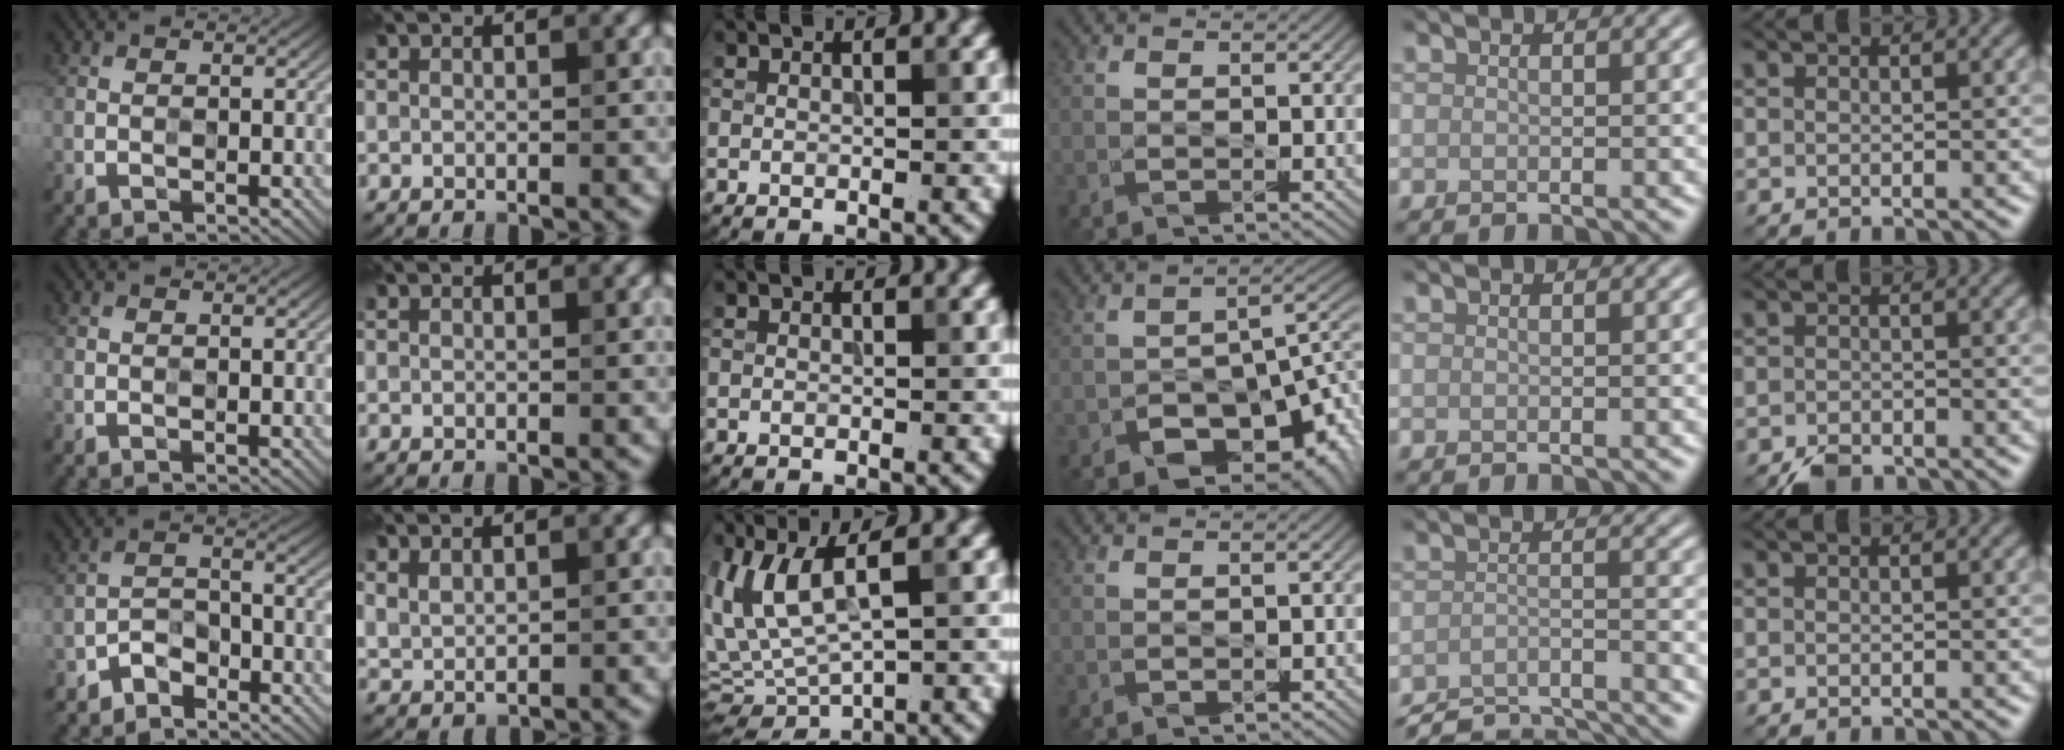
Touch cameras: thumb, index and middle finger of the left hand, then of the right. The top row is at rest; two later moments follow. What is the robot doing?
{"motion": "wipe", "object": "mirror"}